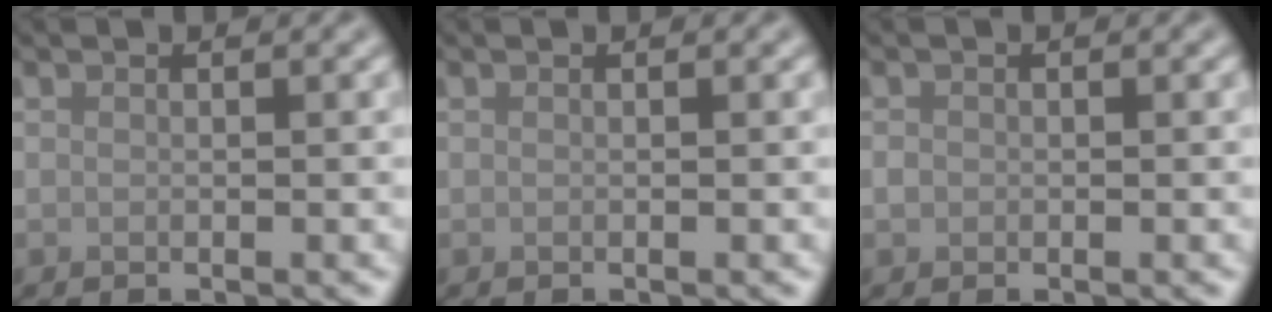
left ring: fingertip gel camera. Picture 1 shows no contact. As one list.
[{"total": 0.0}, {"total": 0.6, "force": [-0.2, 0.6, 0.1], "torque": [0.000, -0.004, -0.005]}]